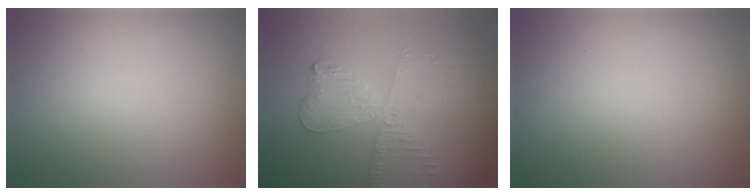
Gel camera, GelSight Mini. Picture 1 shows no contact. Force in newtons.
{"total": 4.1, "press": 3.6, "slide": 2.1}
{"total": 0.0}